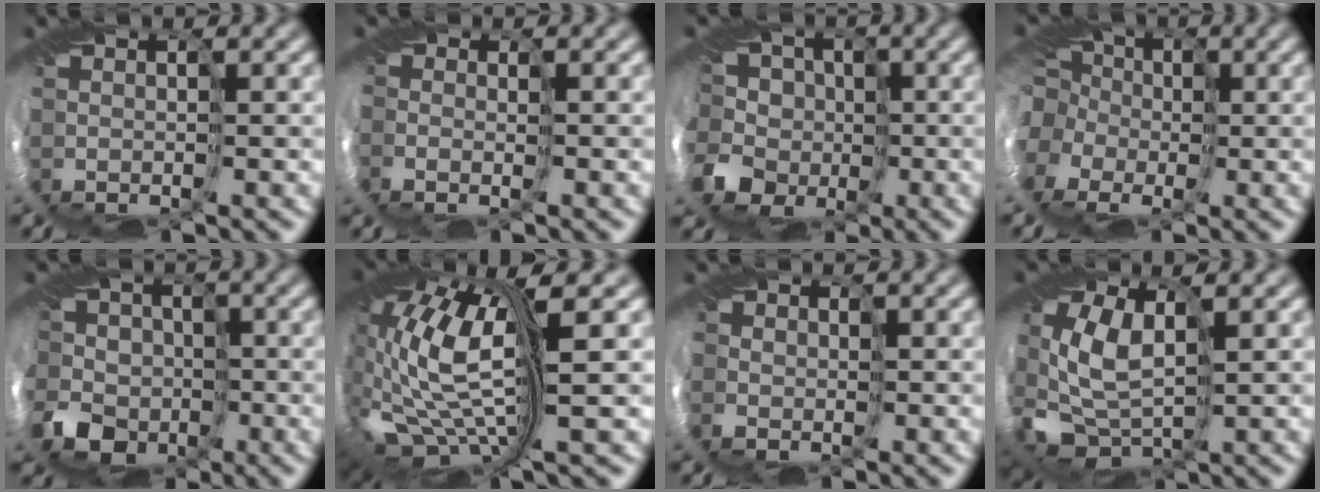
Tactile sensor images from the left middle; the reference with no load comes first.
{"total": 1.0, "force": [-0.9, 0.4, 0.0], "torque": [-0.001, -0.012, -0.023]}
{"total": 9.0, "force": [-1.3, 8.2, 3.5], "torque": [-0.089, 0.018, -0.069]}
{"total": 12.4, "force": [0.2, 10.7, 6.2], "torque": [-0.173, 0.021, -0.051]}
{"total": 9.8, "force": [-3.3, 8.7, 3.1], "torque": [-0.079, 0.001, -0.098]}
{"total": 12.4, "force": [1.1, 4.9, 11.4], "torque": [-0.261, -0.009, 0.027]}
{"total": 1.3, "force": [-0.2, 1.2, -0.3], "torque": [0.006, -0.006, -0.009]}
{"total": 5.5, "force": [0.1, 2.9, 4.6], "torque": [-0.112, 0.000, -0.007]}